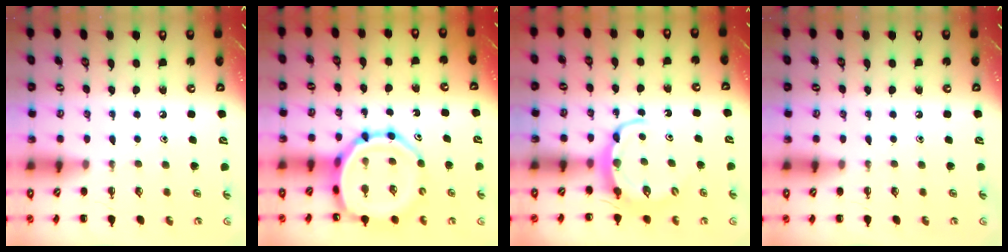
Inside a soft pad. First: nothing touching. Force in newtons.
{"total": 13.6, "press": 13.2, "slide": 3.5}
{"total": 5.9, "press": 5.9, "slide": 0.6}
{"total": 0.0}